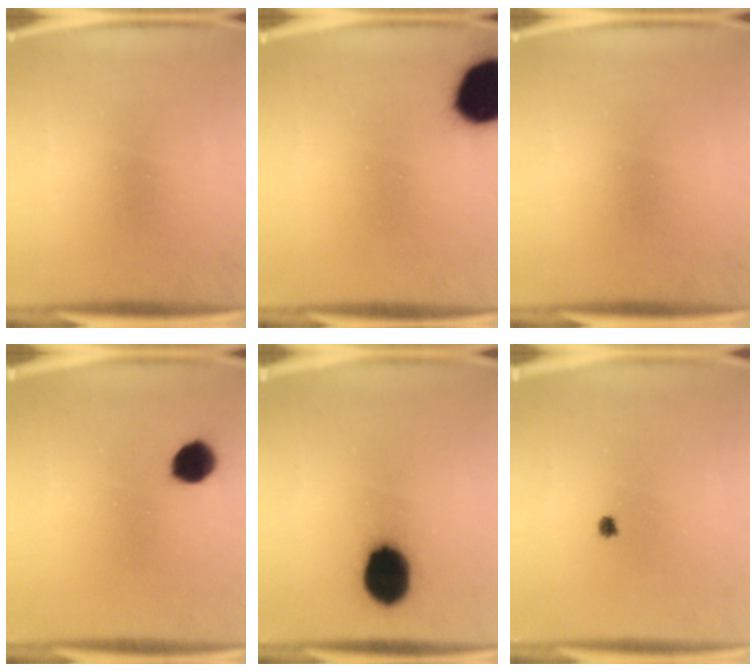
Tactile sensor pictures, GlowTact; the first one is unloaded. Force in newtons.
{"total": 19.0}
{"total": 0.0}
{"total": 6.7}
{"total": 13.8}
{"total": 0.6}